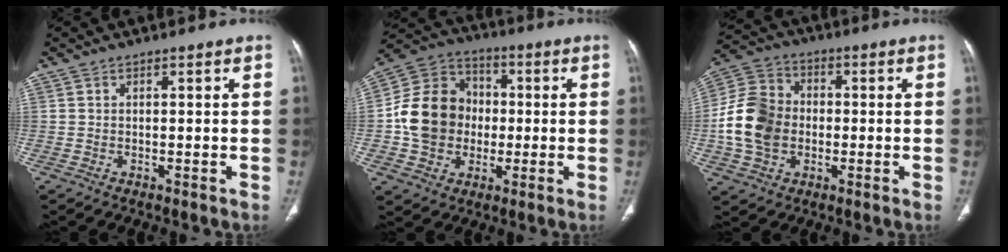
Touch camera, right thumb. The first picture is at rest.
{"total": 15.1, "force": [-1.1, 13.0, 7.6], "torque": [-0.113, 0.028, -0.023]}
{"total": 13.3, "force": [-1.5, 10.4, 8.1], "torque": [-0.143, 0.024, -0.032]}